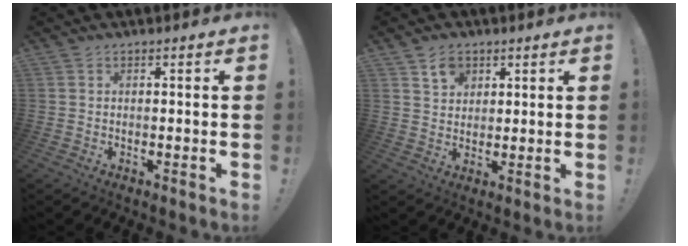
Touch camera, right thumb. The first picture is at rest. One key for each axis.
{"total": 5.4, "fx": 3.3, "fy": 3.9, "fz": 1.7, "tx": -0.013, "ty": -0.015, "tz": 0.057}